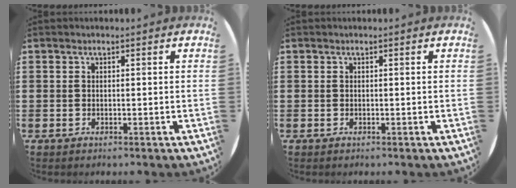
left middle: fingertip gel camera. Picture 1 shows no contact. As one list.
[{"total": 0.0}]